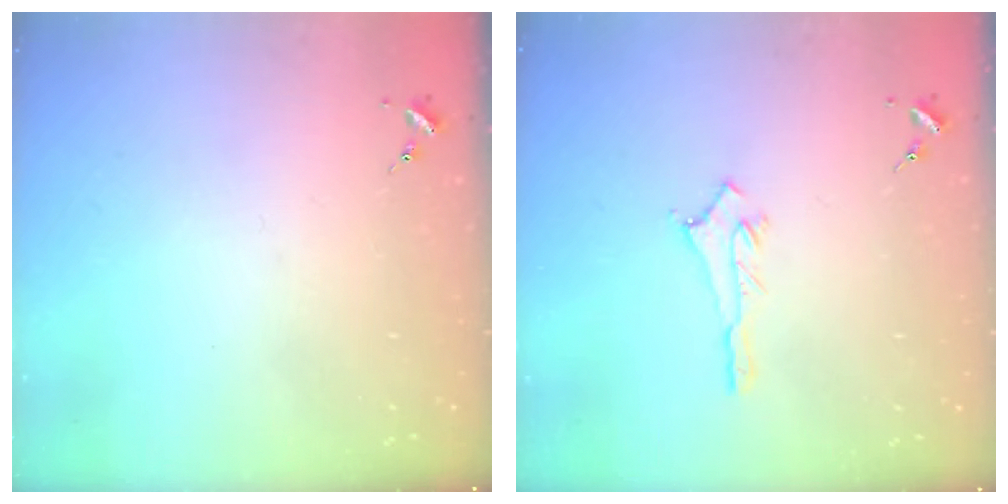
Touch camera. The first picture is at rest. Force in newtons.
{"total": 2.9, "press": 2.8, "slide": 0.4}